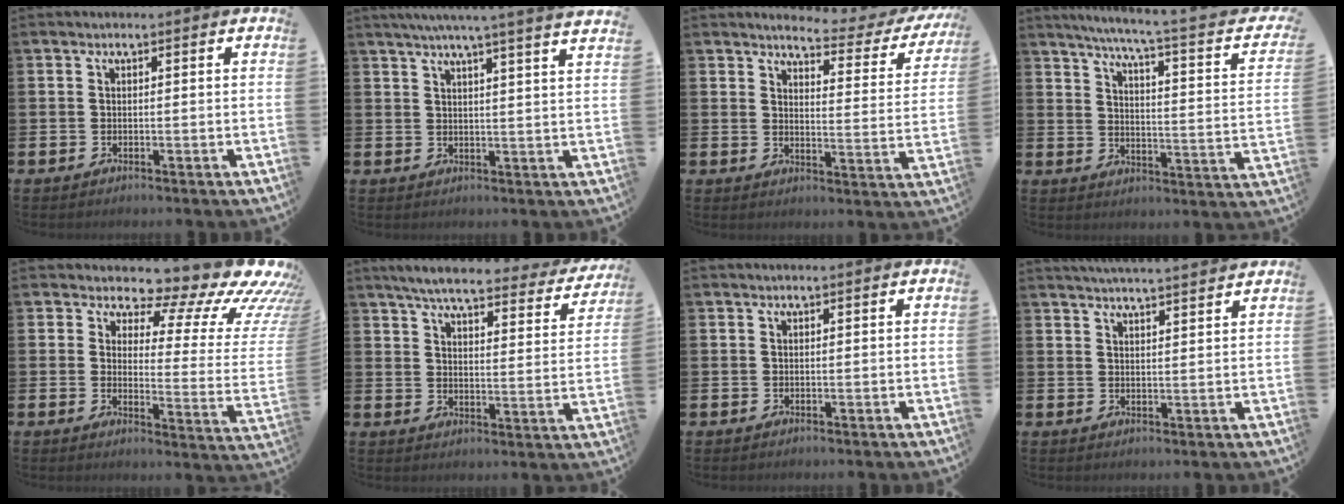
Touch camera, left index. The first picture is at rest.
{"total": 5.3, "force": [4.8, -1.2, 1.9], "torque": [-0.045, -0.023, 0.082]}
{"total": 3.6, "force": [3.2, 0.8, 1.4], "torque": [-0.038, -0.030, 0.044]}
{"total": 5.4, "force": [4.2, -0.2, 3.4], "torque": [-0.070, -0.042, 0.058]}
{"total": 8.5, "force": [7.0, 3.4, 3.3], "torque": [-0.039, -0.078, 0.105]}
{"total": 6.0, "force": [5.3, 0.8, 2.6], "torque": [-0.063, -0.032, 0.085]}
{"total": 0.0}
{"total": 3.8, "force": [3.8, -0.6, 0.3], "torque": [-0.014, -0.019, 0.067]}